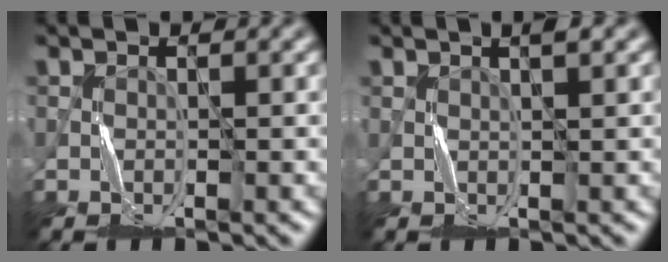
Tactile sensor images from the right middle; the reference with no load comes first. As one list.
[{"total": 1.5, "force": [0.9, 0.1, 1.1], "torque": [-0.015, 0.002, 0.015]}]